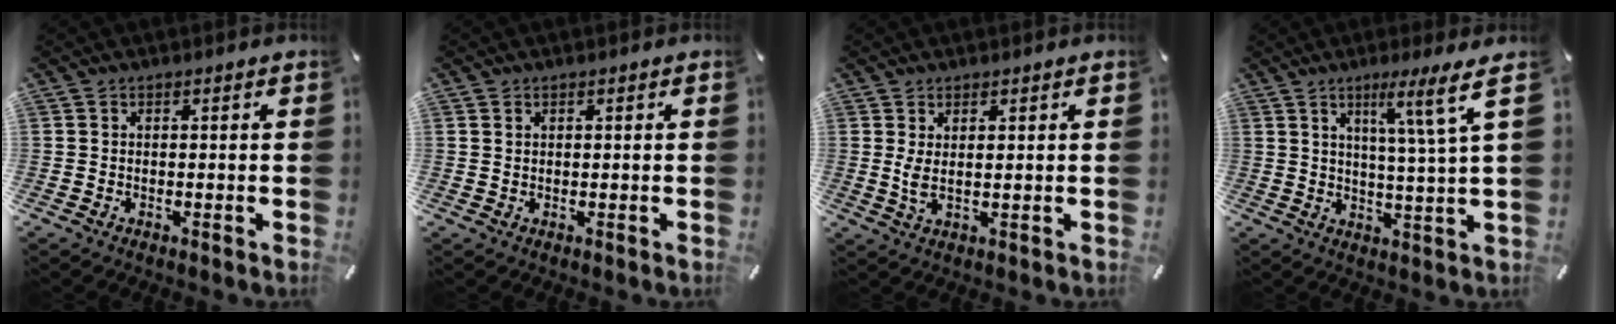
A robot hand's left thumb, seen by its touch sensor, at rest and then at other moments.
{"total": 0.9, "force": [0.4, 0.6, 0.5], "torque": [-0.011, 0.002, 0.008]}
{"total": 3.9, "force": [1.0, 1.2, 3.5], "torque": [-0.088, -0.008, 0.012]}
{"total": 12.2, "force": [5.9, 0.0, 10.7], "torque": [-0.165, -0.028, 0.082]}